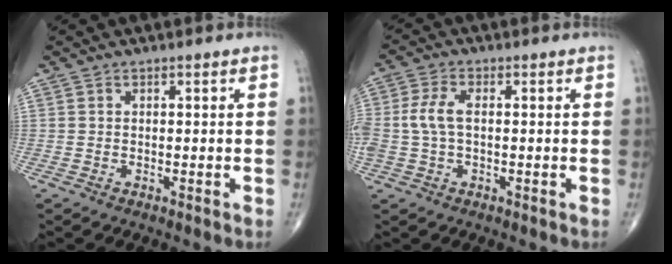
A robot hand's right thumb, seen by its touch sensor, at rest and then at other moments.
{"total": 5.5, "force": [0.0, 2.9, 4.7], "torque": [-0.125, 0.015, -0.001]}